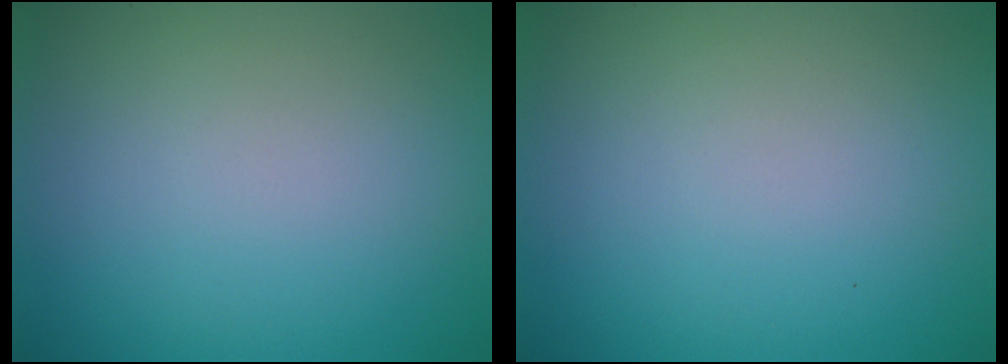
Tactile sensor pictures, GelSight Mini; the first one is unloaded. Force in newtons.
{"total": 0.0}